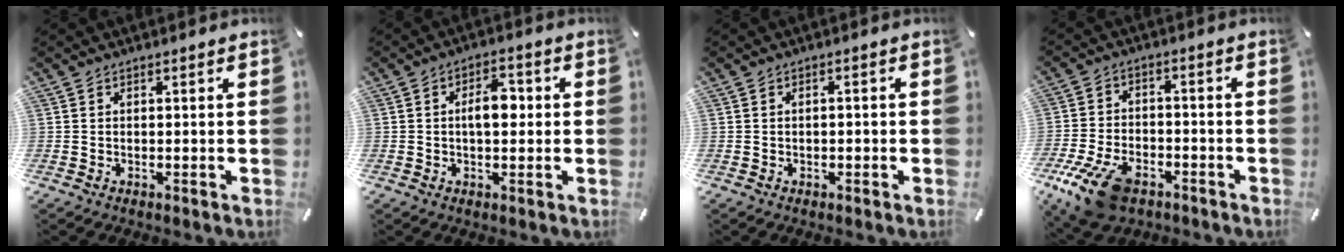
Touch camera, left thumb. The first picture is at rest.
{"total": 6.3, "force": [0.2, 3.4, 5.3], "torque": [-0.078, 0.004, -0.004]}
{"total": 1.4, "force": [-0.7, 0.8, 0.8], "torque": [-0.016, 0.004, -0.014]}
{"total": 13.2, "force": [-7.7, 7.2, 7.9], "torque": [-0.159, 0.036, -0.136]}